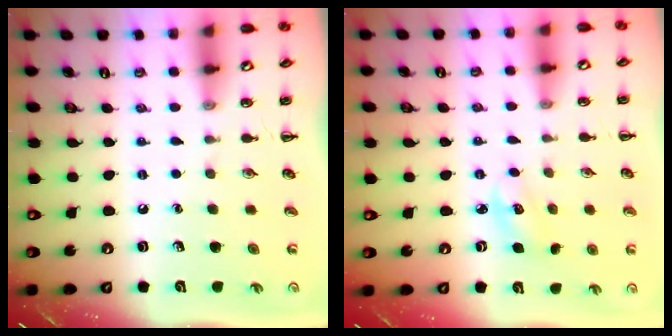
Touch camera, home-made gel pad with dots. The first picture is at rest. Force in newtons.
{"total": 4.3, "press": 4.2, "slide": 1.0}